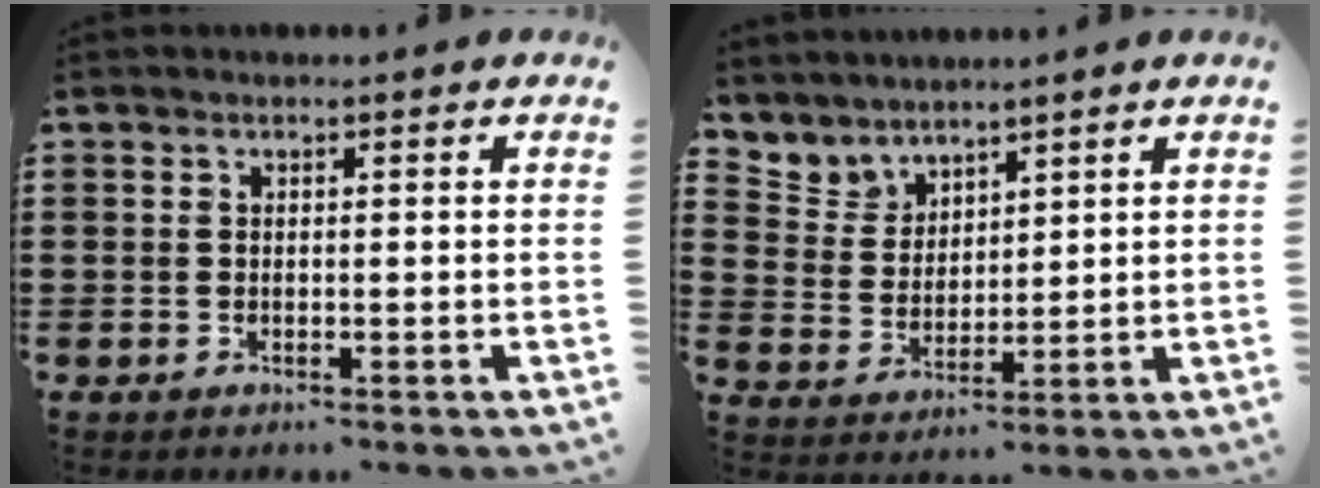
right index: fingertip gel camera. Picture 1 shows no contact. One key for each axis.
{"total": 4.4, "fx": 3.9, "fy": 2.0, "fz": -0.6, "tx": -0.013, "ty": -0.012, "tz": 0.072}